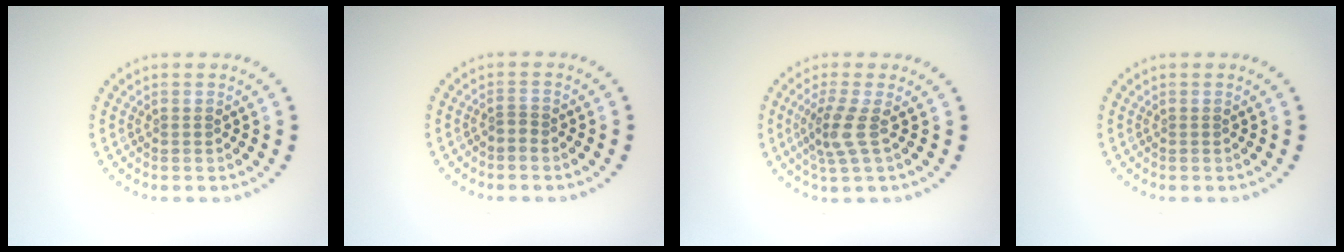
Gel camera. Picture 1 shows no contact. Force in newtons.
{"total": 0.6, "press": 0.4, "slide": 0.5}
{"total": 2.7, "press": 2.1, "slide": 1.7}
{"total": 0.0}